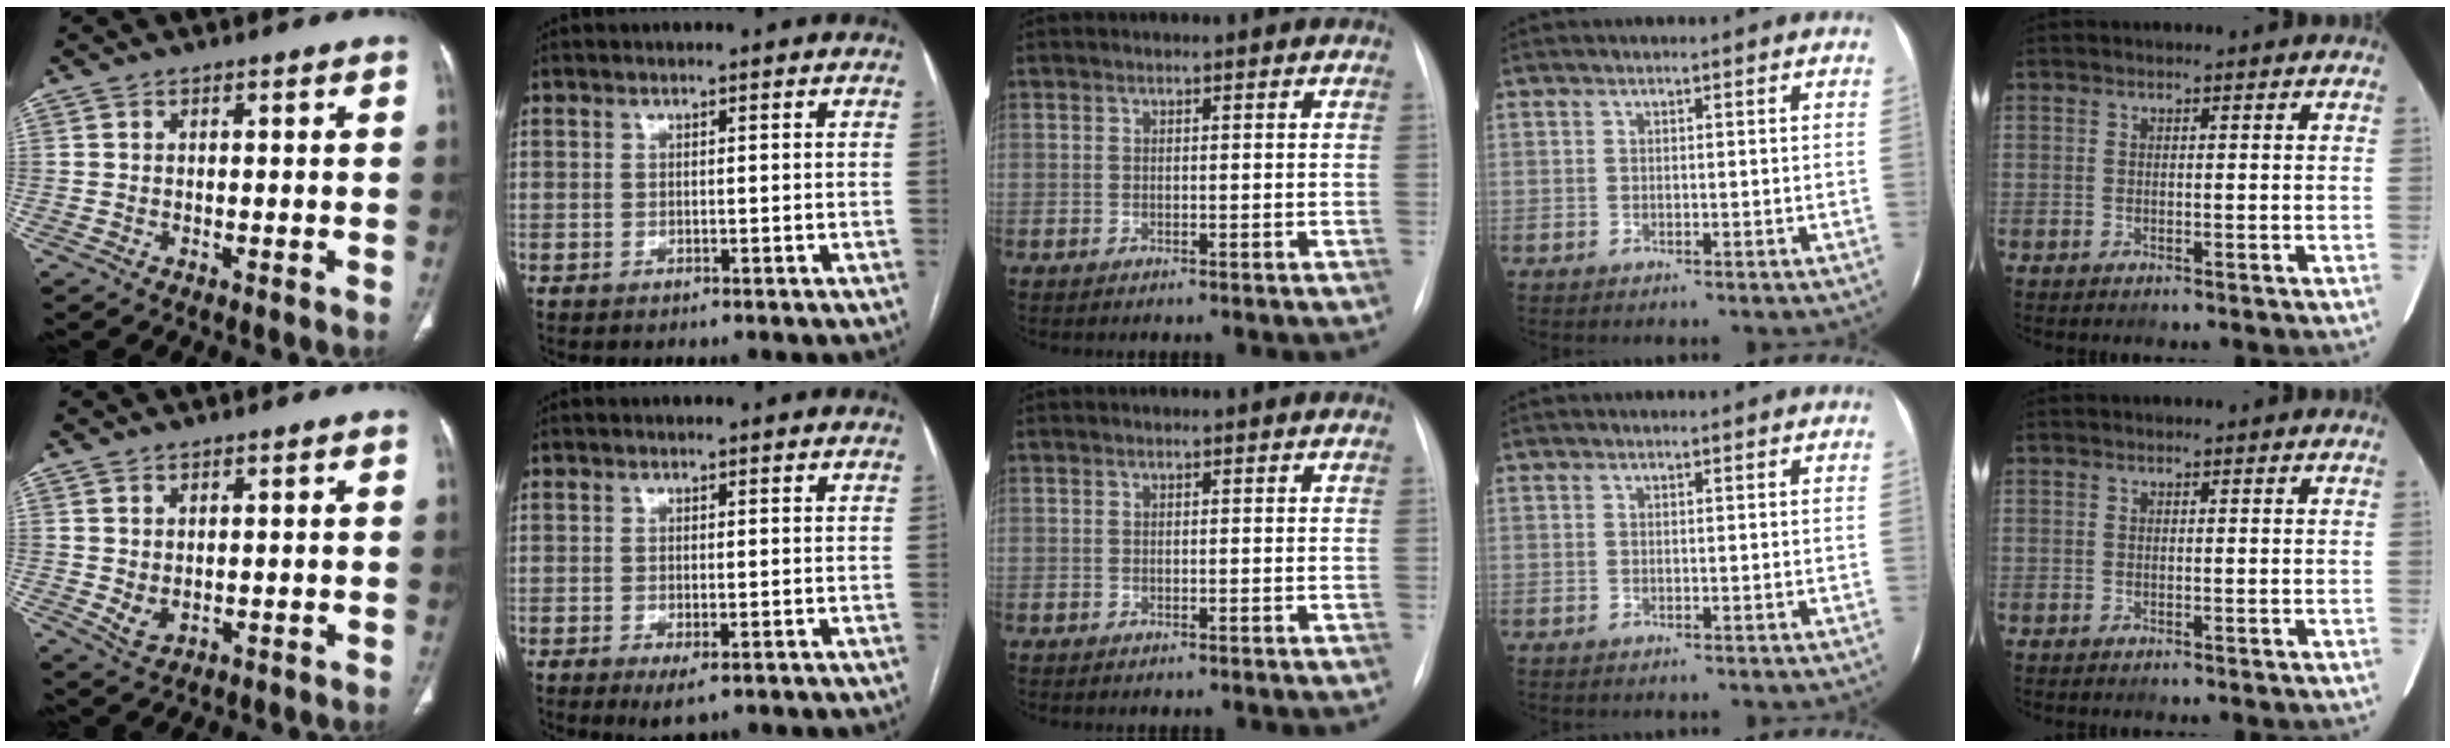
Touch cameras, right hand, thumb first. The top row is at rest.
{"thumb": {"total": 3.0, "force": [0.3, 2.0, 2.2], "torque": [-0.043, -0.008, 0.018]}, "index": {"total": 3.1, "force": [-1.6, 0.9, 2.5], "torque": [-0.039, -0.004, -0.018]}}